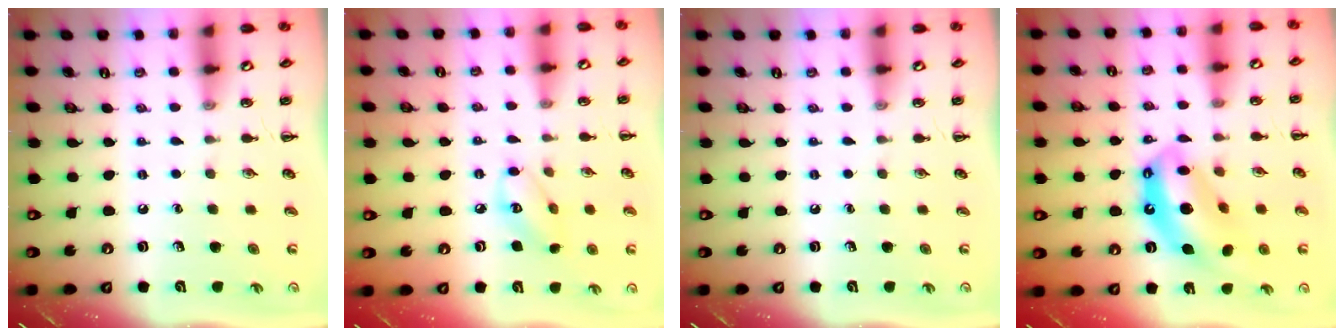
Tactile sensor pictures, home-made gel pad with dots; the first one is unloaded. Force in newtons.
{"total": 6.6, "press": 6.6, "slide": 0.6}
{"total": 0.0}
{"total": 14.1, "press": 13.5, "slide": 4.0}